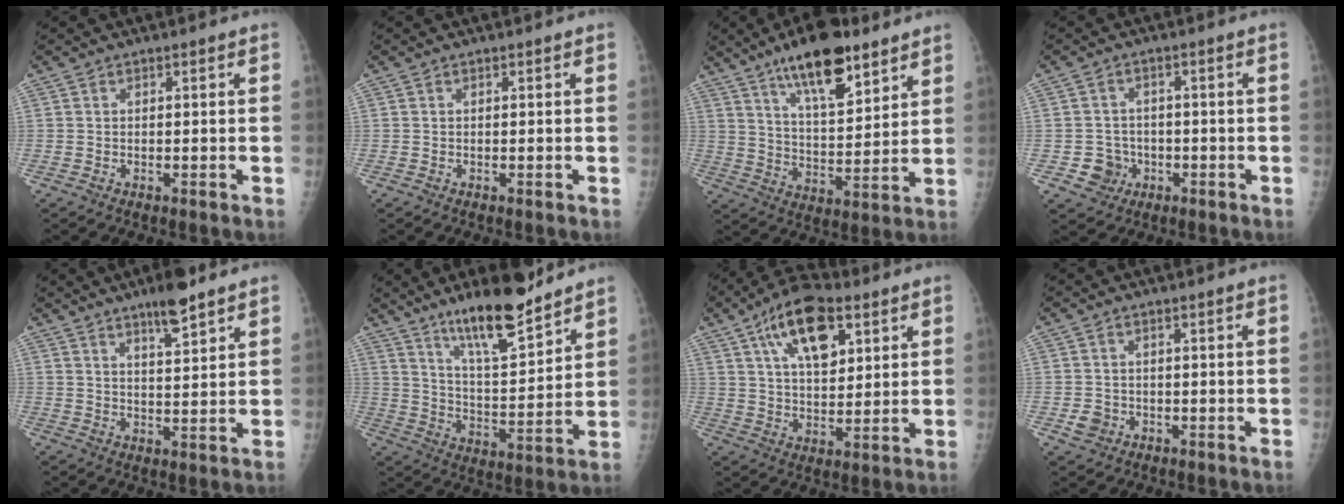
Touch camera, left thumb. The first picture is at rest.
{"total": 0.0}
{"total": 16.0, "force": [10.2, 5.7, 10.9], "torque": [-0.147, -0.053, 0.172]}
{"total": 4.7, "force": [-1.6, 4.4, 0.8], "torque": [0.016, 0.012, -0.021]}
{"total": 6.9, "force": [4.9, 1.3, 4.7], "torque": [-0.068, -0.029, 0.080]}
{"total": 15.3, "force": [11.4, 3.5, 9.5], "torque": [-0.135, -0.078, 0.198]}
{"total": 15.0, "force": [7.0, 7.5, 11.0], "torque": [-0.153, -0.013, 0.118]}
{"total": 2.6, "force": [-0.8, 2.3, 0.9], "torque": [-0.006, 0.003, -0.008]}